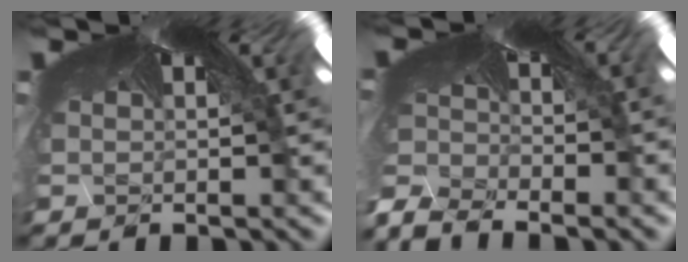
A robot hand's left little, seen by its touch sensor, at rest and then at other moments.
{"total": 11.5, "force": [-11.4, 0.1, 1.3], "torque": [-0.010, -0.064, -0.168]}